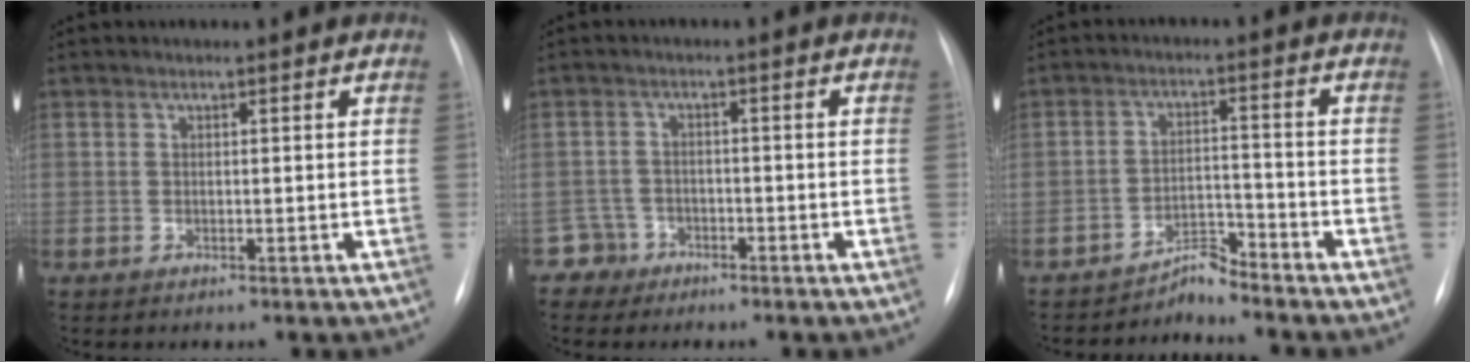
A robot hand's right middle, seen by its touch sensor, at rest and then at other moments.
{"total": 3.0, "force": [-1.9, 2.1, -0.9], "torque": [0.022, 0.011, -0.037]}
{"total": 3.2, "force": [-3.2, -0.2, -0.4], "torque": [0.012, -0.002, -0.054]}